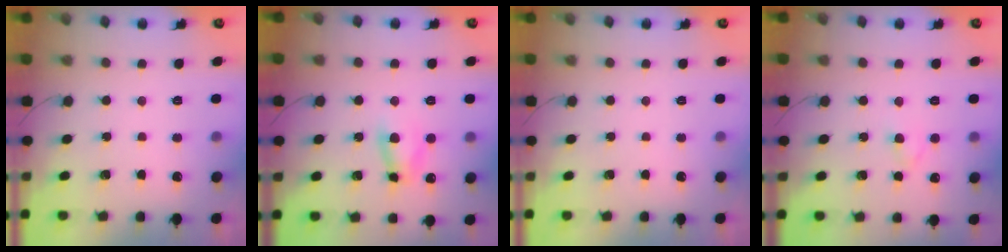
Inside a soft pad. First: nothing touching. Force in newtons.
{"total": 5.0, "press": 5.0, "slide": 0.6}
{"total": 0.0}
{"total": 2.2, "press": 2.0, "slide": 1.1}